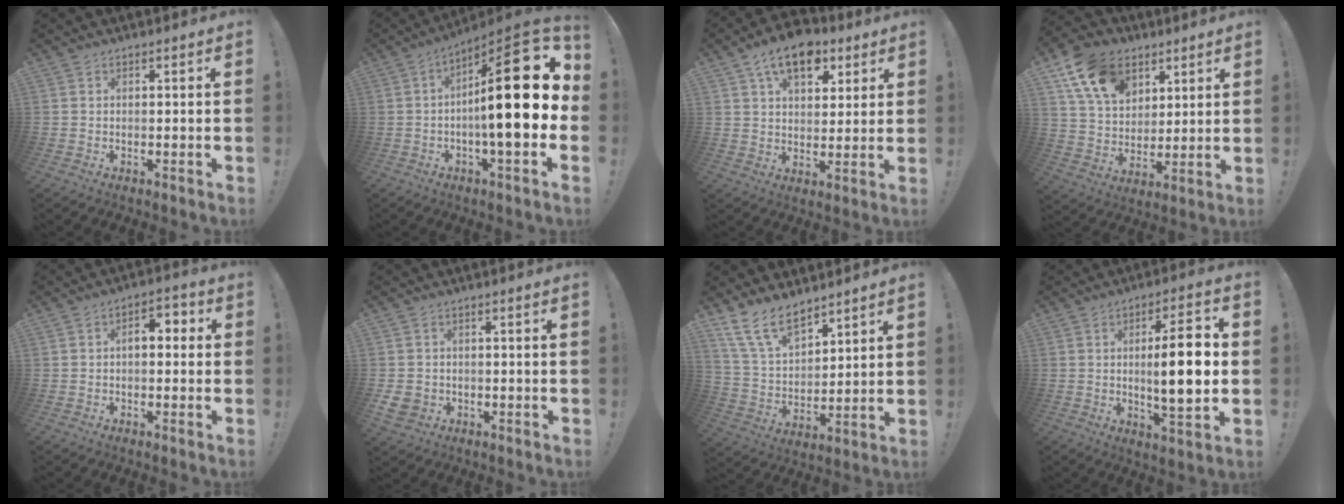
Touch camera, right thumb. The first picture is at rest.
{"total": 23.8, "force": [1.4, 5.7, 23.1], "torque": [-0.343, -0.011, 0.016]}
{"total": 13.2, "force": [7.0, 8.0, 7.8], "torque": [-0.113, -0.026, 0.128]}
{"total": 16.2, "force": [8.3, 11.3, 8.1], "torque": [-0.146, -0.032, 0.163]}
{"total": 5.7, "force": [0.2, 3.4, 4.6], "torque": [-0.061, 0.008, -0.002]}
{"total": 4.3, "force": [-1.2, 3.6, 1.9], "torque": [-0.040, -0.004, -0.022]}
{"total": 14.0, "force": [10.3, 6.6, 6.8], "torque": [-0.129, -0.060, 0.197]}
{"total": 13.7, "force": [0.5, 3.0, 13.4], "torque": [-0.212, -0.008, -0.001]}